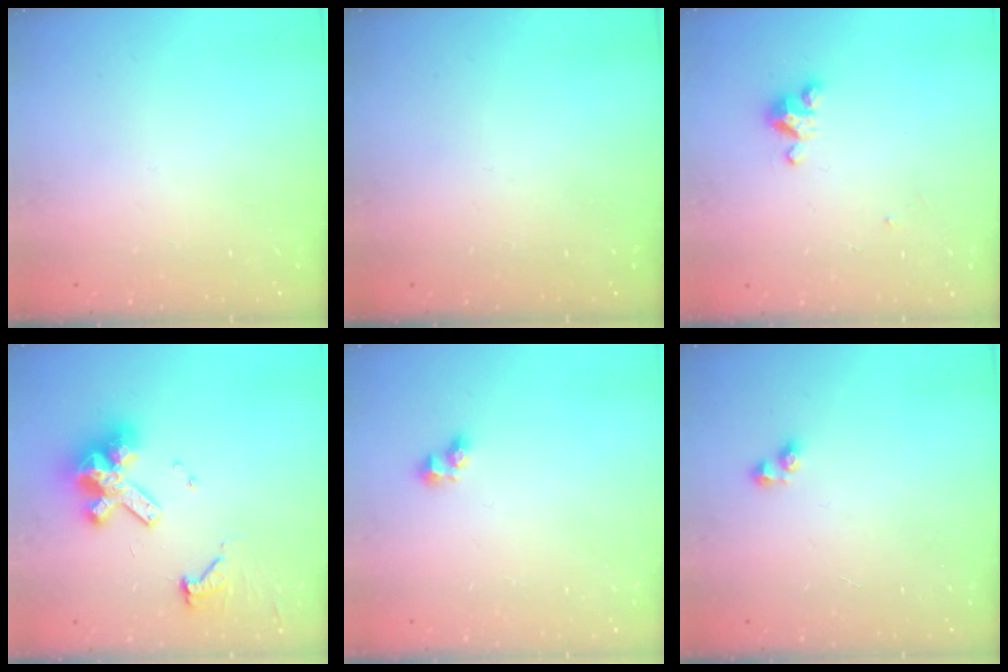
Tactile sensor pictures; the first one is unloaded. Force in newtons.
{"total": 0.0}
{"total": 2.9, "press": 2.9, "slide": 0.3}
{"total": 14.4, "press": 14.4, "slide": 1.3}
{"total": 2.7, "press": 2.5, "slide": 1.0}
{"total": 2.5, "press": 2.2, "slide": 1.3}